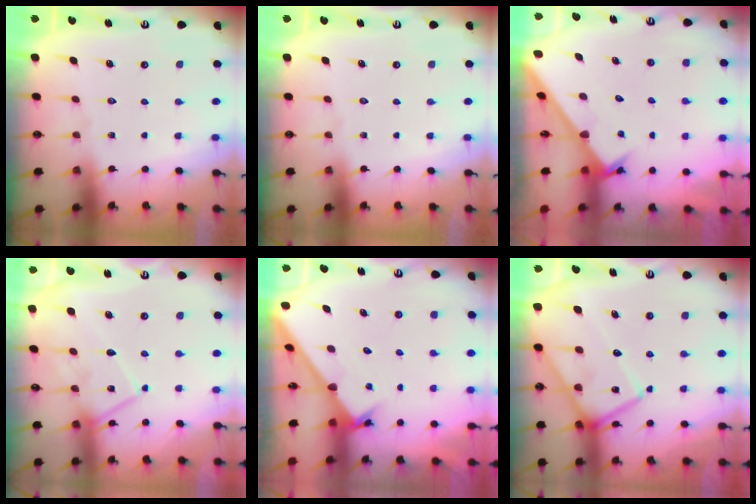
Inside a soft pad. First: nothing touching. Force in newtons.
{"total": 0.0}
{"total": 2.7, "press": 2.7, "slide": 0.3}
{"total": 11.5, "press": 11.5, "slide": 0.4}
{"total": 1.7, "press": 1.7, "slide": 0.1}
{"total": 18.4, "press": 18.3, "slide": 1.3}